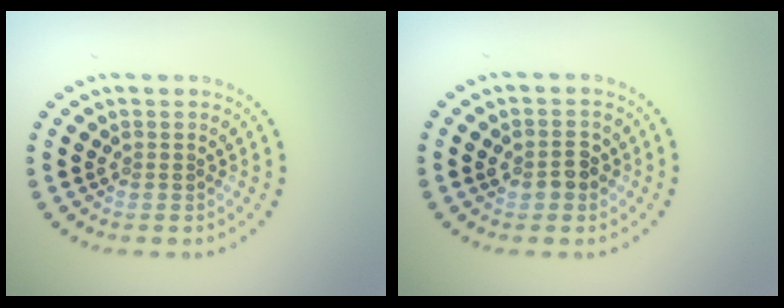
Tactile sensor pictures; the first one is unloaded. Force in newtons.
{"total": 2.1, "press": 2.1, "slide": 0.1}